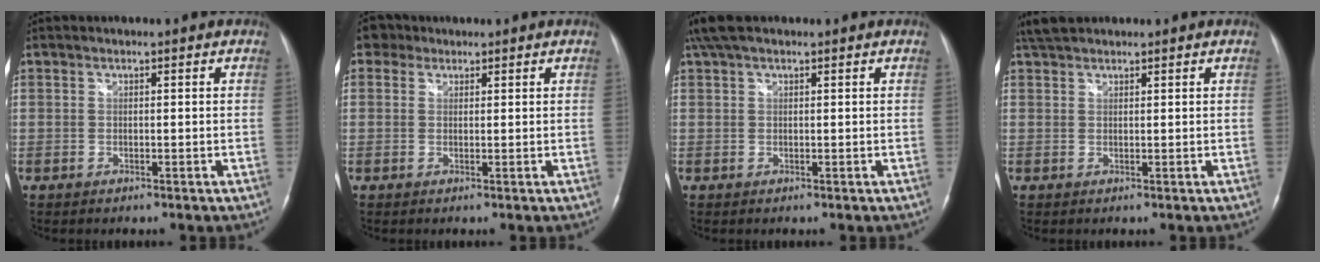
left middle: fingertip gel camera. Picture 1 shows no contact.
{"total": 2.5, "force": [1.4, 2.0, 0.3], "torque": [-0.003, 0.013, 0.020]}
{"total": 4.8, "force": [3.6, 1.5, 2.8], "torque": [-0.061, 0.037, 0.068]}
{"total": 3.5, "force": [3.1, 1.1, 1.2], "torque": [-0.028, 0.021, 0.058]}